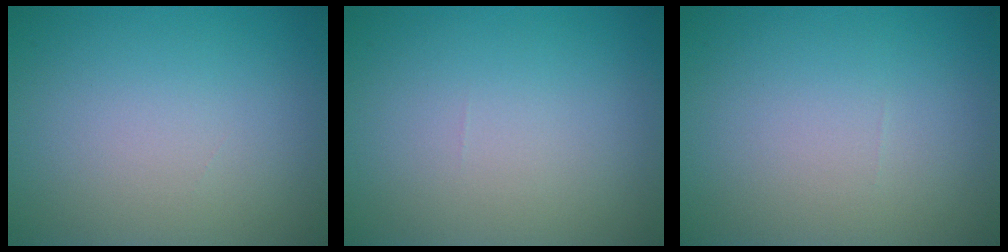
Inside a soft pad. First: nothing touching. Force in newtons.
{"total": 0.0}
{"total": 0.0}